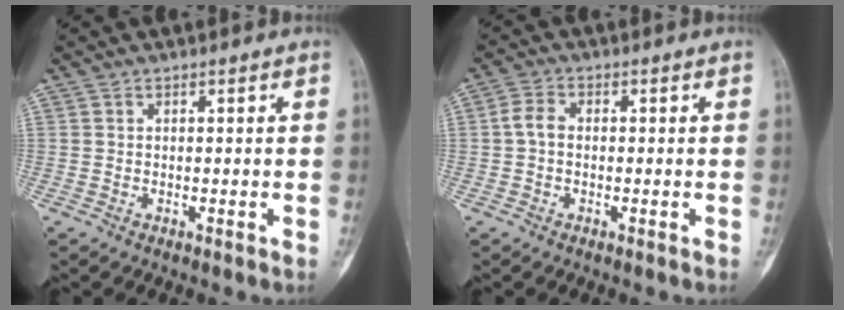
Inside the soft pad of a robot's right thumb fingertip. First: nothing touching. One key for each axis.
{"total": 3.0, "fx": -0.2, "fy": 2.0, "fz": 2.2, "tx": -0.043, "ty": 0.008, "tz": -0.011}